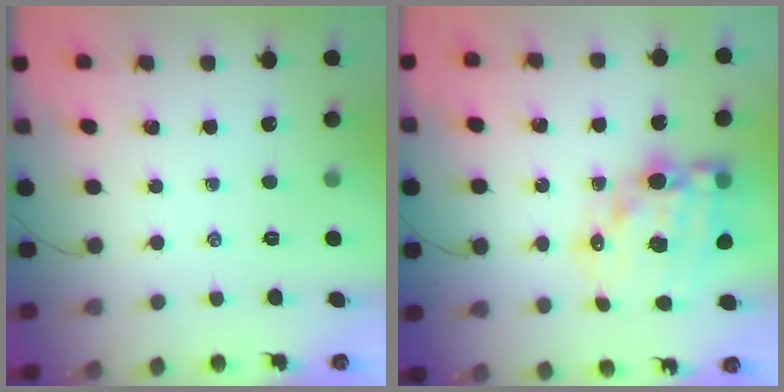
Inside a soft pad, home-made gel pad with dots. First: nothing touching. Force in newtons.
{"total": 18.6, "press": 18.0, "slide": 4.4}